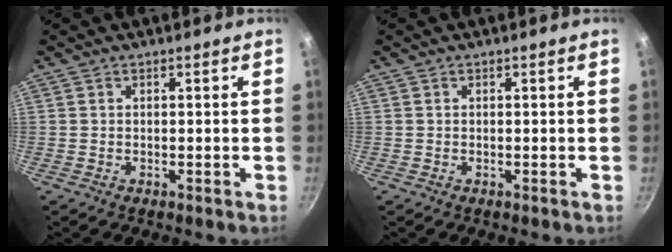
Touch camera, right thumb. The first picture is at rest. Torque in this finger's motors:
{"motor_torque": [-0.22, 0.16, 0.00, 0.00, 0.00]}